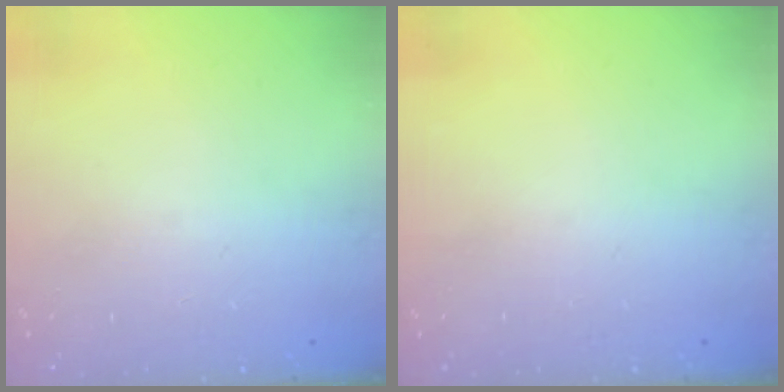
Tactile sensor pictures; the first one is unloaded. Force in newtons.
{"total": 0.0}